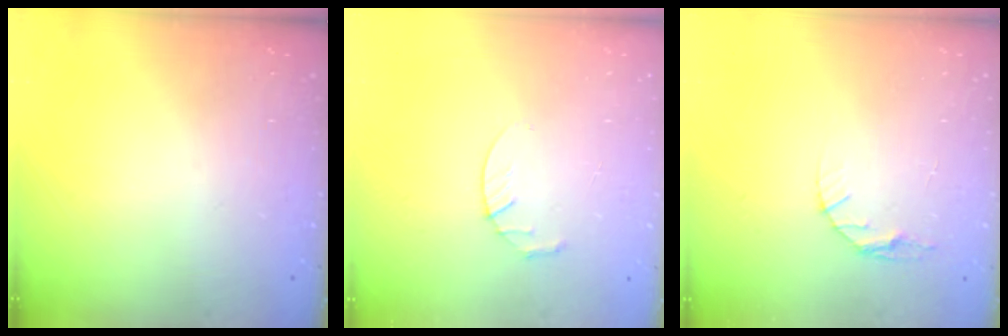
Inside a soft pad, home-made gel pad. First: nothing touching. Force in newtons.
{"total": 3.0, "press": 2.9, "slide": 0.5}
{"total": 4.9, "press": 4.9, "slide": 0.6}